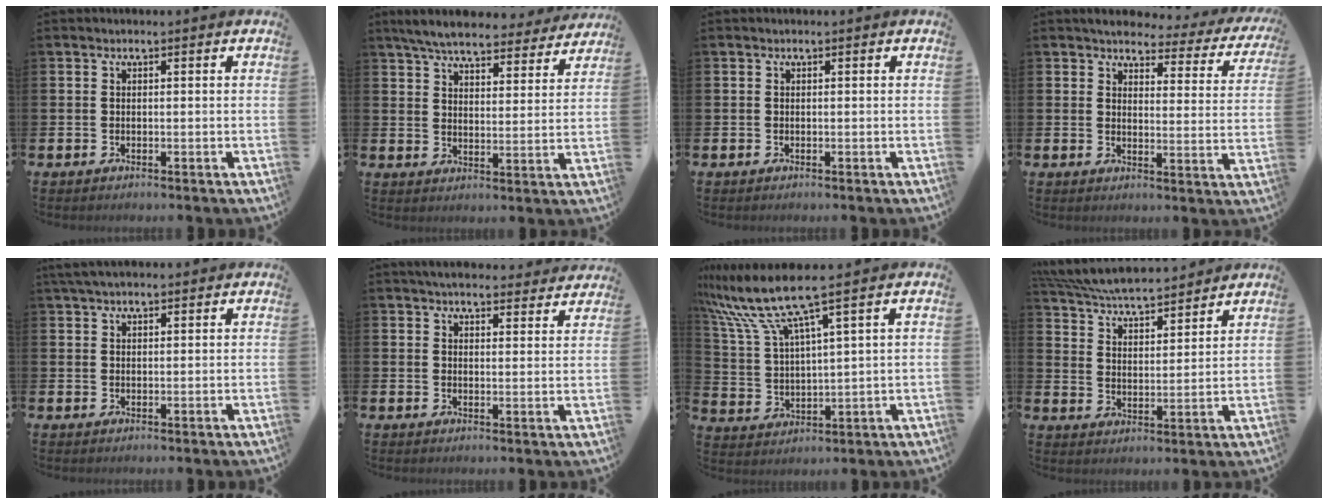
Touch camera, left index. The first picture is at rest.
{"total": 6.7, "force": [6.3, 1.1, 2.0], "torque": [-0.056, -0.035, 0.111]}
{"total": 0.0}
{"total": 3.5, "force": [3.2, 1.4, 0.7], "torque": [-0.018, -0.035, 0.046]}
{"total": 3.0, "force": [2.6, 0.8, 1.4], "torque": [-0.024, -0.002, 0.046]}
{"total": 4.7, "force": [4.6, 0.8, 0.8], "torque": [-0.012, -0.027, 0.081]}
{"total": 9.3, "force": [7.4, 0.5, 5.5], "torque": [-0.134, -0.034, 0.125]}
{"total": 6.5, "force": [6.4, 0.4, 1.2], "torque": [-0.051, -0.047, 0.111]}